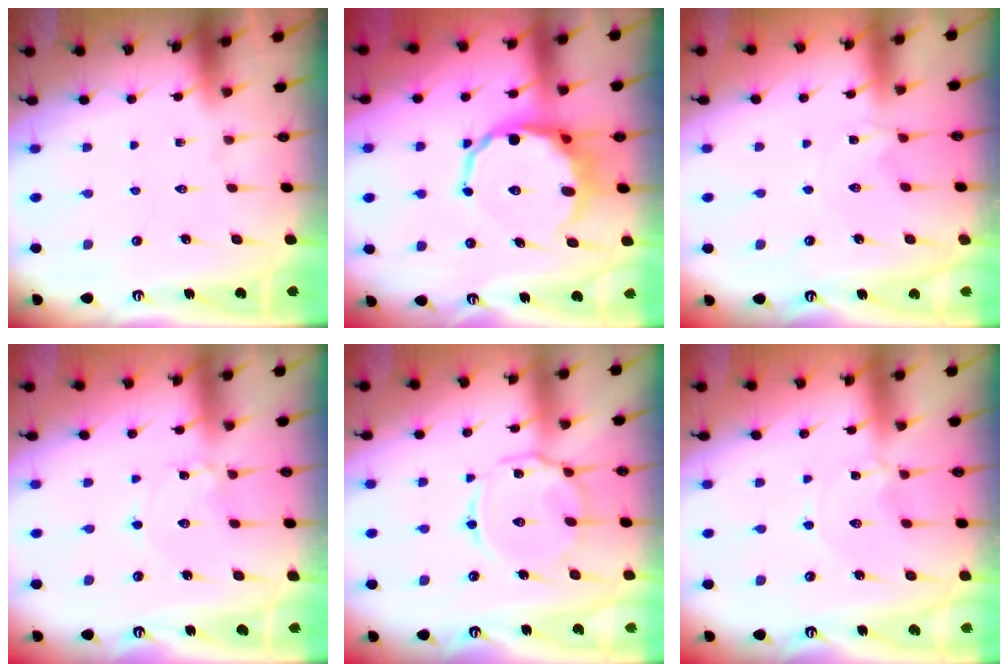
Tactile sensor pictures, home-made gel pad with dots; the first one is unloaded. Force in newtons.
{"total": 11.6, "press": 11.2, "slide": 3.0}
{"total": 0.0}
{"total": 1.0, "press": 1.0, "slide": 0.0}
{"total": 10.0, "press": 10.0, "slide": 0.8}
{"total": 0.5, "press": 0.5, "slide": 0.2}